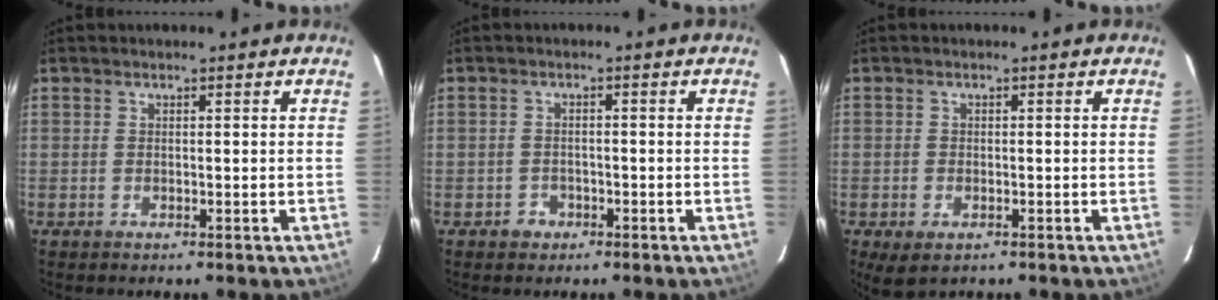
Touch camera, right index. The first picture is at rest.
{"total": 2.5, "force": [-1.4, 2.1, 0.3], "torque": [-0.010, 0.006, -0.019]}
{"total": 3.6, "force": [-1.8, 2.3, 2.2], "torque": [-0.043, -0.012, -0.028]}